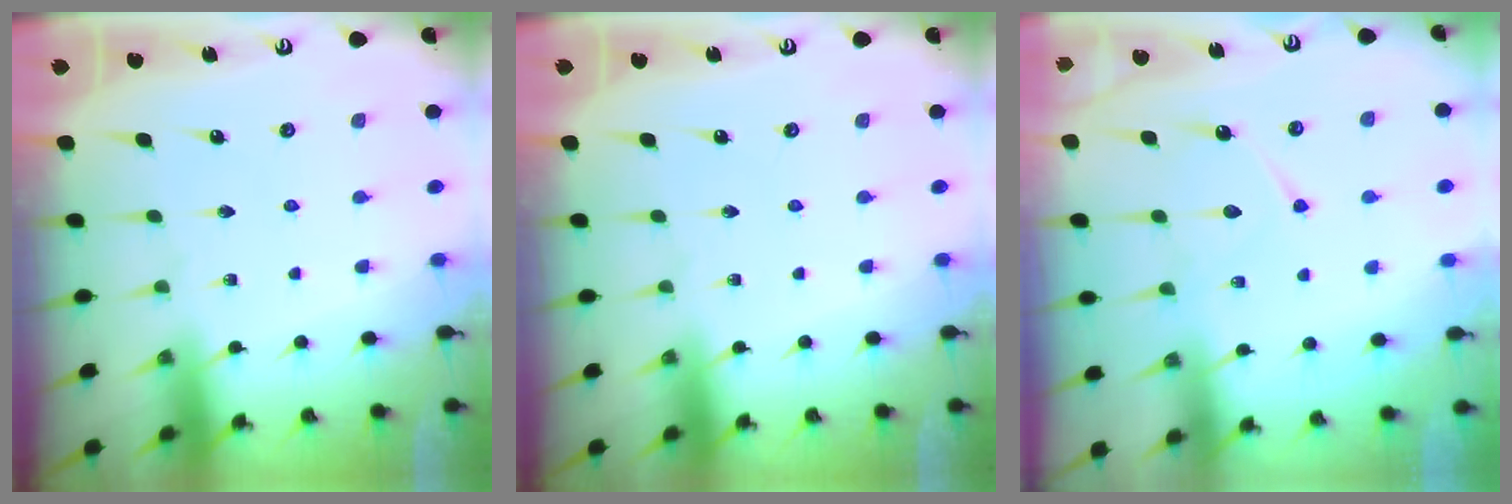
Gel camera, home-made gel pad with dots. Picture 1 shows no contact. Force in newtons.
{"total": 0.0}
{"total": 10.0, "press": 10.0, "slide": 0.9}